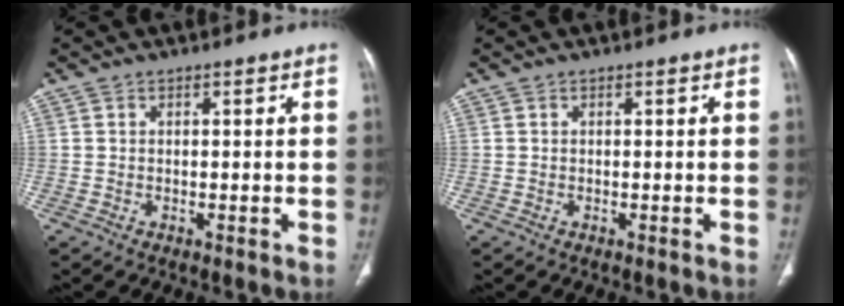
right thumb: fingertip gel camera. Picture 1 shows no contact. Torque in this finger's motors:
{"motor_torque": [0.00, 0.00, -0.16, 0.15, 0.00]}